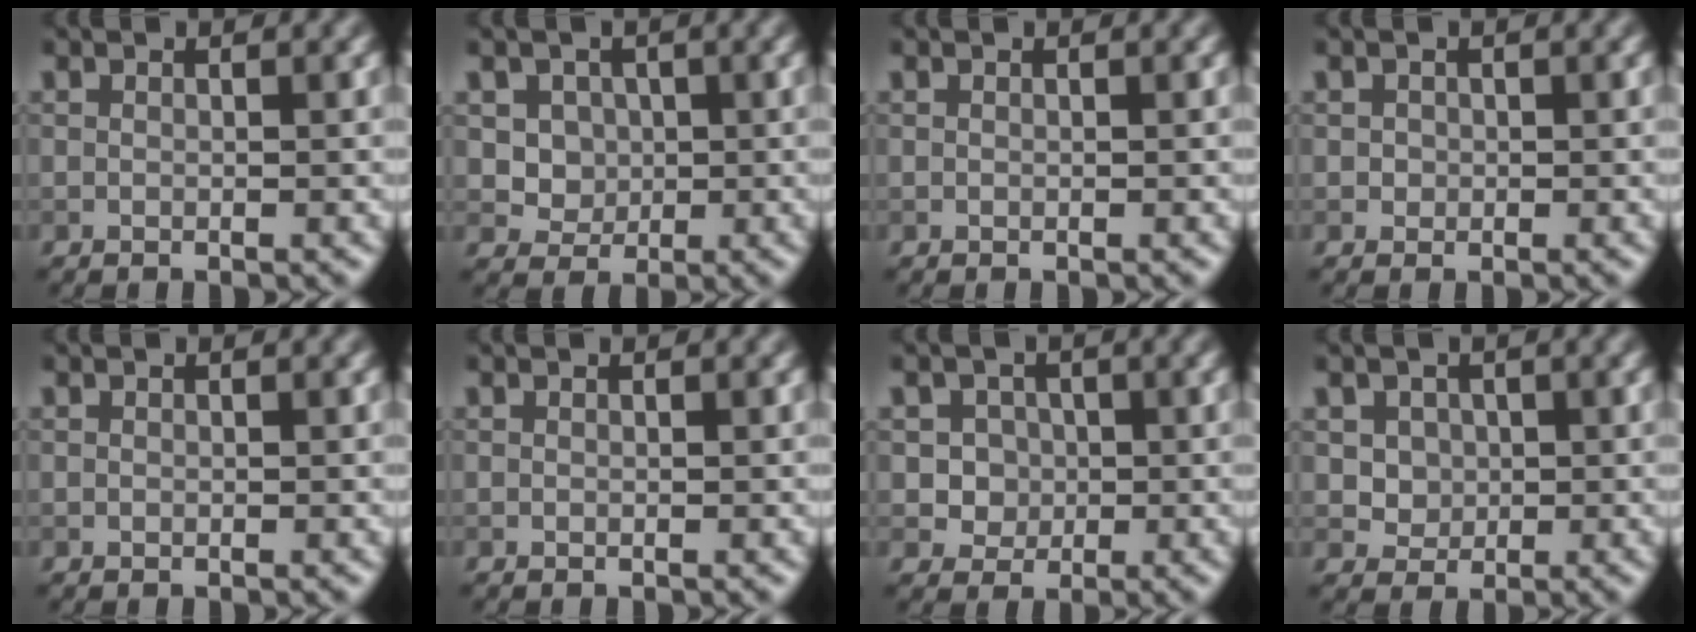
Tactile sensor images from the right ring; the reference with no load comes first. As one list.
[{"total": 3.2, "force": [1.0, 2.8, 1.4], "torque": [-0.028, -0.007, 0.029]}, {"total": 0.0}, {"total": 0.7, "force": [0.0, 0.7, 0.1], "torque": [0.005, -0.003, -0.001]}, {"total": 0.0}, {"total": 0.0}, {"total": 3.0, "force": [0.5, 2.8, 1.1], "torque": [-0.005, 0.003, 0.010]}, {"total": 3.0, "force": [1.0, 2.6, 1.2], "torque": [-0.027, -0.001, 0.029]}]